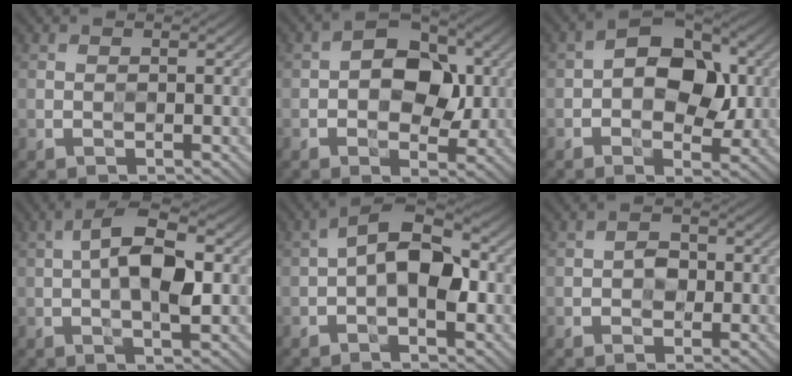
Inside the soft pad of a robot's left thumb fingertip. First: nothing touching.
{"total": 8.5, "force": [0.6, 5.4, 6.5], "torque": [-0.090, 0.006, 0.001]}
{"total": 9.8, "force": [0.5, 6.1, 7.6], "torque": [-0.106, 0.009, -0.003]}
{"total": 9.1, "force": [0.3, 3.7, 8.3], "torque": [-0.143, 0.018, -0.006]}
{"total": 9.1, "force": [-0.4, 4.6, 7.8], "torque": [-0.127, 0.020, -0.019]}
{"total": 2.1, "force": [-0.2, 1.6, 1.4], "torque": [-0.025, 0.001, -0.009]}